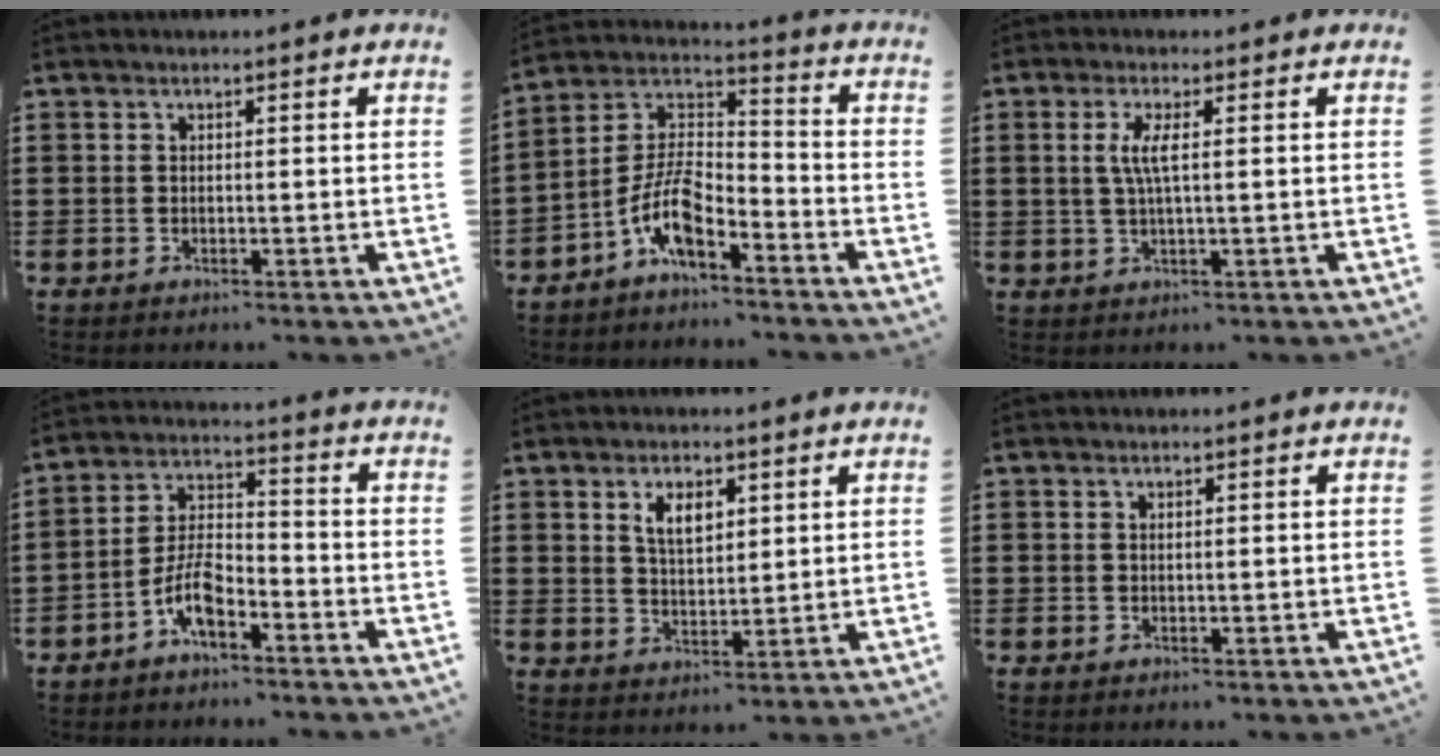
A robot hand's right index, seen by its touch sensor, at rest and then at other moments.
{"total": 8.9, "force": [-5.6, 3.3, 6.0], "torque": [-0.144, -0.012, -0.114]}
{"total": 3.5, "force": [0.3, 0.1, 3.5], "torque": [-0.076, -0.008, 0.000]}
{"total": 6.7, "force": [-3.9, 2.8, 4.7], "torque": [-0.114, 0.005, -0.080]}
{"total": 4.2, "force": [2.1, 2.2, 3.0], "torque": [-0.060, 0.004, 0.034]}
{"total": 0.0}